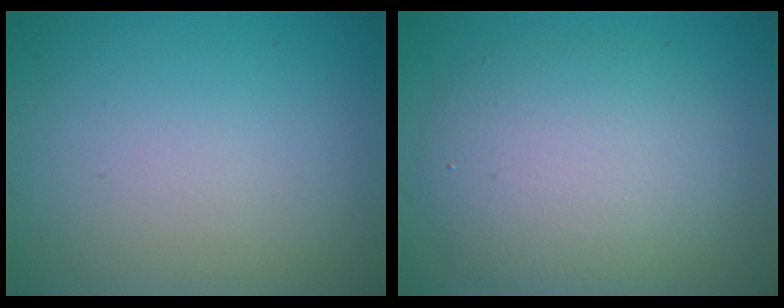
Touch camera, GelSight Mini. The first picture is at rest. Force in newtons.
{"total": 6.0, "press": 6.0, "slide": 0.2}